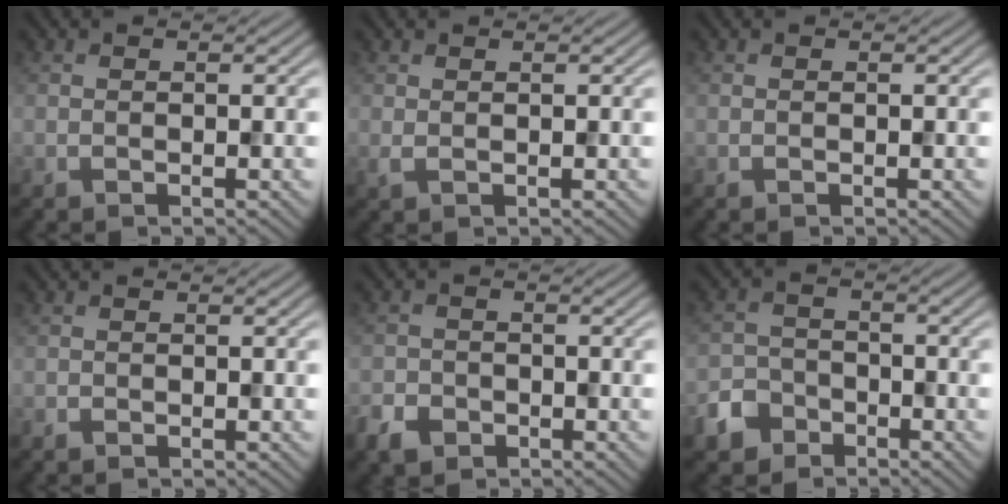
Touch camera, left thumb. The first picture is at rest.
{"total": 0.8, "force": [0.3, 0.3, 0.7], "torque": [-0.019, -0.001, 0.007]}
{"total": 0.0}
{"total": 0.7, "force": [-0.5, 0.4, 0.2], "torque": [-0.004, -0.003, -0.008]}
{"total": 3.3, "force": [-2.2, 2.3, 1.1], "torque": [-0.029, -0.008, -0.050]}
{"total": 5.0, "force": [-3.4, 3.3, 1.5], "torque": [-0.038, -0.003, -0.073]}